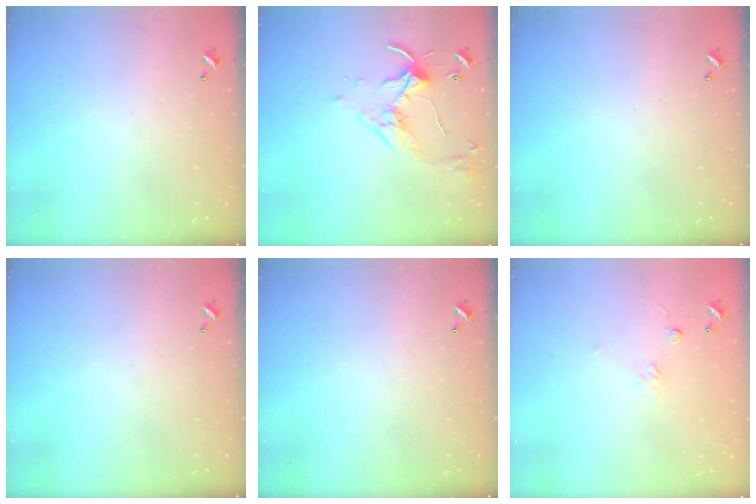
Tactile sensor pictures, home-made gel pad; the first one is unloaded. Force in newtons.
{"total": 3.9, "press": 3.9, "slide": 0.4}
{"total": 0.0}
{"total": 0.0}
{"total": 0.0}
{"total": 2.5, "press": 2.3, "slide": 1.0}